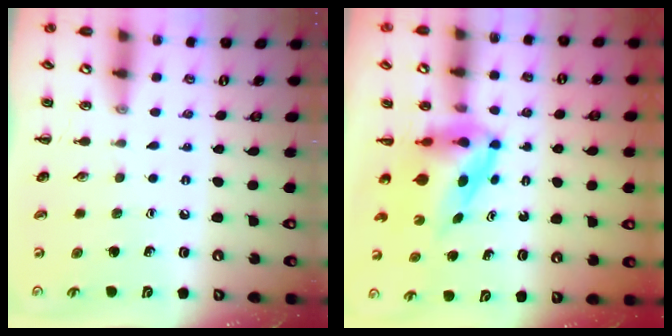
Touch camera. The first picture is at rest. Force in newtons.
{"total": 4.6, "press": 4.5, "slide": 1.1}